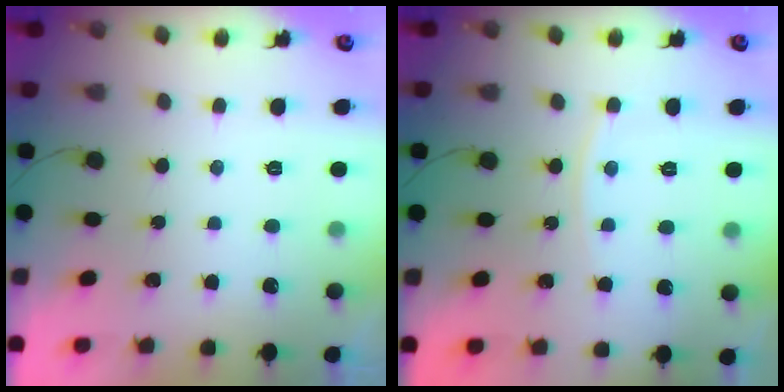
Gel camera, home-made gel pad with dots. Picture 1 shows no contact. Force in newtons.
{"total": 5.2, "press": 5.2, "slide": 0.7}